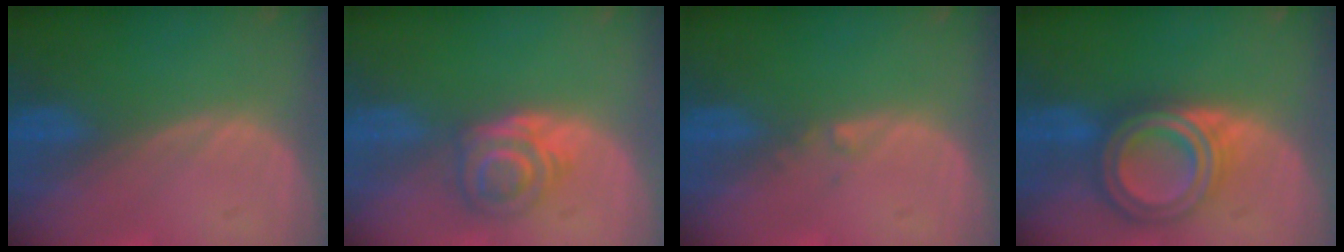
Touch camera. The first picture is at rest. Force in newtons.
{"total": 5.5, "press": 5.2, "slide": 1.7}
{"total": 0.7, "press": 0.6, "slide": 0.4}
{"total": 7.9, "press": 7.9, "slide": 0.5}